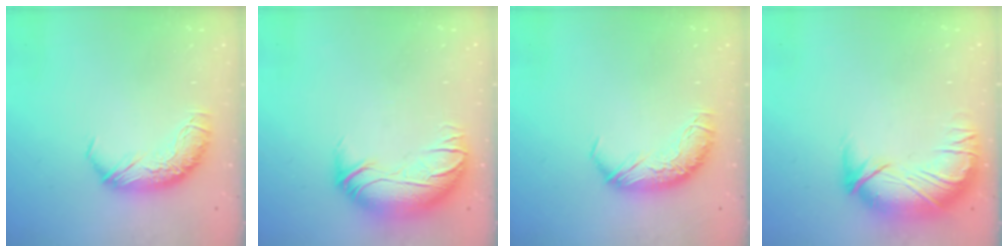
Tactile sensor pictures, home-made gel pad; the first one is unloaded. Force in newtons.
{"total": 2.7, "press": 0.5, "slide": 2.7}
{"total": 0.0}
{"total": 2.8, "press": 0.4, "slide": 2.8}